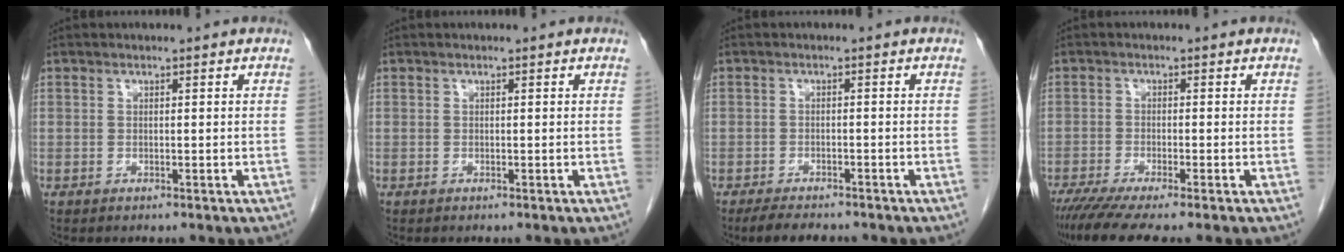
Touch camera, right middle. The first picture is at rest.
{"total": 0.0}
{"total": 4.6, "force": [-3.9, 1.3, 2.0], "torque": [-0.038, -0.010, -0.061]}
{"total": 7.4, "force": [-5.8, 0.1, 4.6], "torque": [-0.070, -0.019, -0.097]}